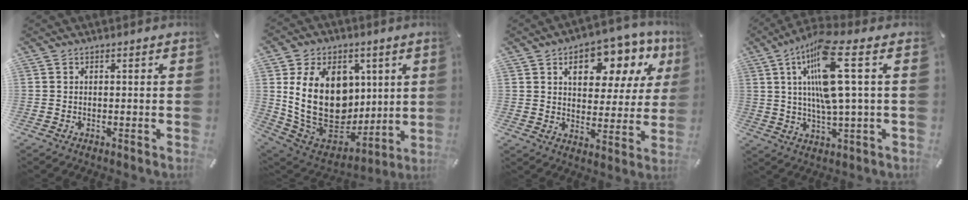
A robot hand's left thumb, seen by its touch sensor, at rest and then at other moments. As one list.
[{"total": 22.3, "force": [4.4, 16.5, 14.3], "torque": [-0.280, -0.039, 0.083]}, {"total": 14.6, "force": [7.8, 8.5, 9.0], "torque": [-0.119, -0.037, 0.128]}, {"total": 15.6, "force": [4.3, 2.7, 14.8], "torque": [-0.295, -0.009, 0.062]}]